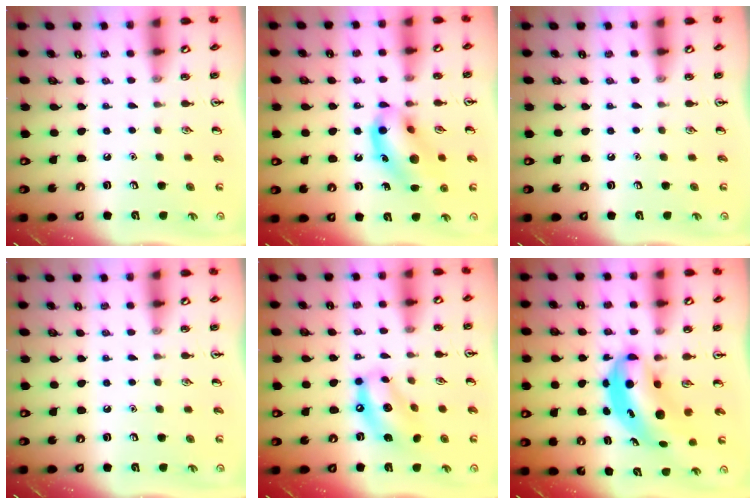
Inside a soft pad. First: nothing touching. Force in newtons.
{"total": 13.0, "press": 12.9, "slide": 1.9}
{"total": 0.0}
{"total": 0.0}
{"total": 11.7, "press": 11.2, "slide": 3.5}
{"total": 7.7, "press": 7.5, "slide": 2.0}